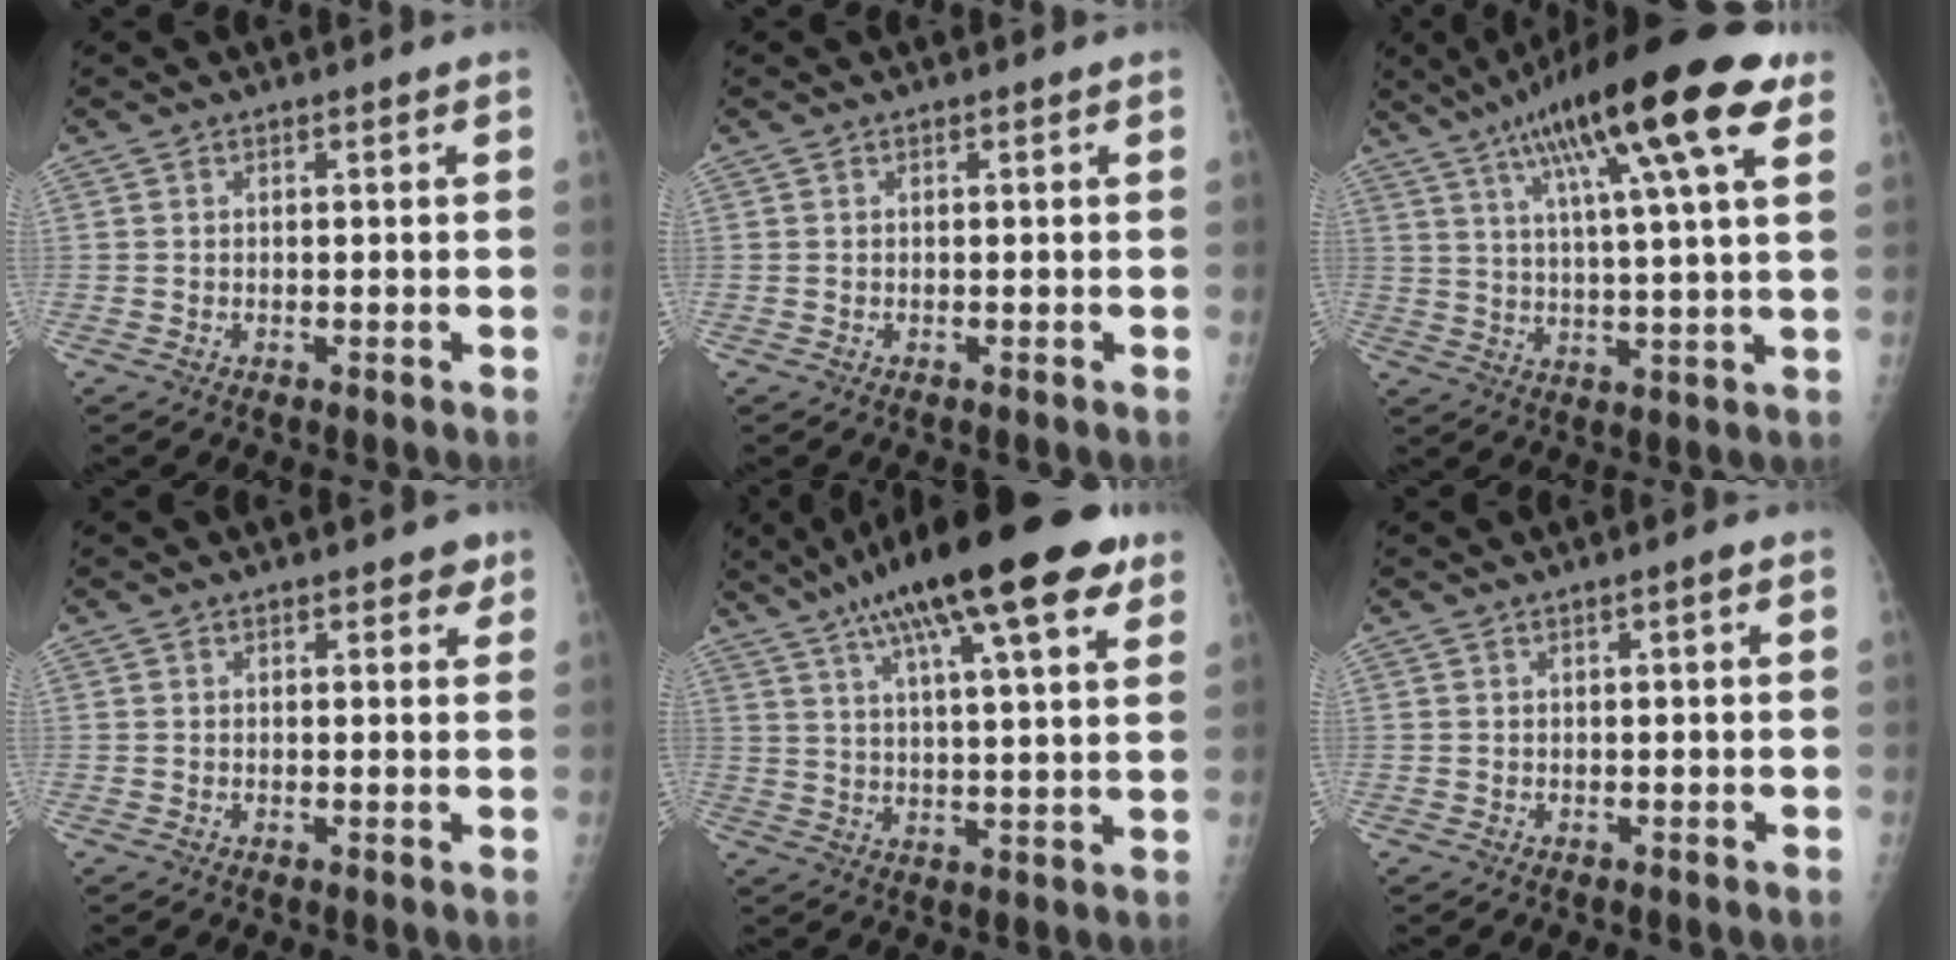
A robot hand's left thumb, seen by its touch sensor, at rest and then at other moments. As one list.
[{"total": 0.0}, {"total": 21.1, "force": [10.9, 3.5, 17.7], "torque": [-0.282, -0.009, 0.169]}, {"total": 2.5, "force": [1.7, 1.2, 1.3], "torque": [0.003, -0.006, 0.018]}, {"total": 22.2, "force": [12.6, 5.3, 17.5], "torque": [-0.276, -0.003, 0.194]}, {"total": 1.2, "force": [0.4, 0.1, 1.1], "torque": [-0.021, 0.001, 0.006]}]